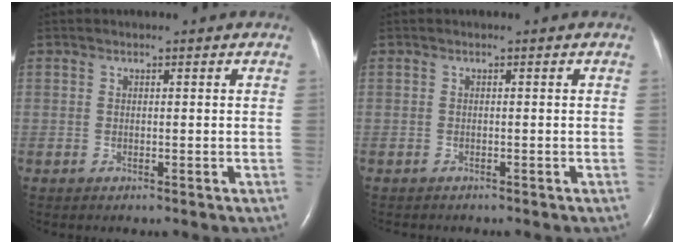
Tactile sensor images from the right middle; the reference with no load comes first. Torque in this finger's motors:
{"motor_torque": [0.20, -0.26, -0.07, -0.01]}